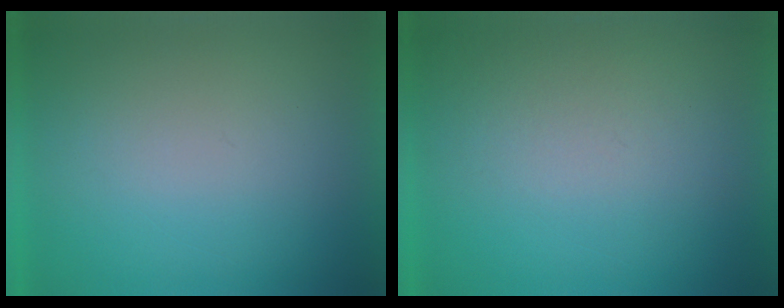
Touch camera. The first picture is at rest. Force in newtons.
{"total": 4.4}